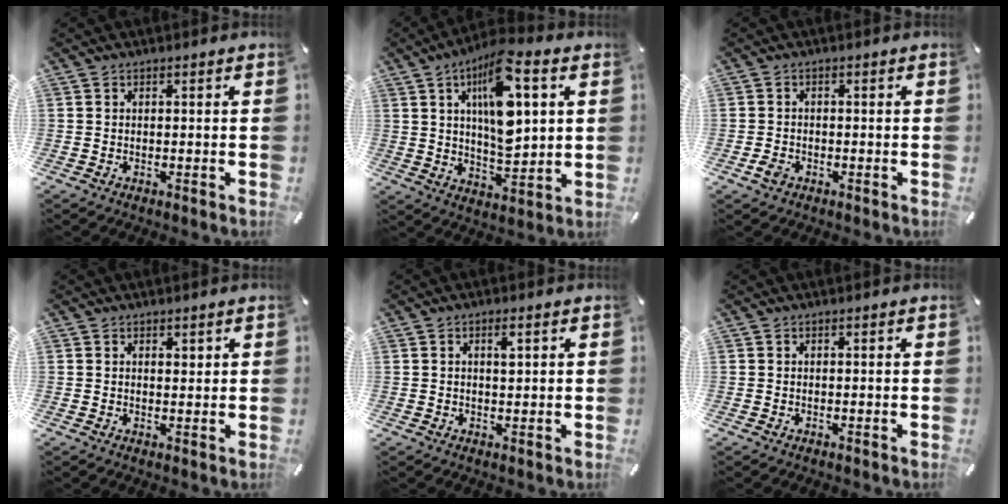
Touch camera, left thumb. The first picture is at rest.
{"total": 16.0, "force": [5.9, 6.6, 13.3], "torque": [-0.230, -0.015, 0.096]}
{"total": 2.0, "force": [-0.9, 1.6, 0.7], "torque": [-0.012, 0.006, -0.016]}
{"total": 1.3, "force": [0.9, 0.8, 0.4], "torque": [0.000, -0.001, 0.015]}
{"total": 2.2, "force": [0.8, 0.6, 2.0], "torque": [-0.033, 0.000, 0.010]}
{"total": 0.0}